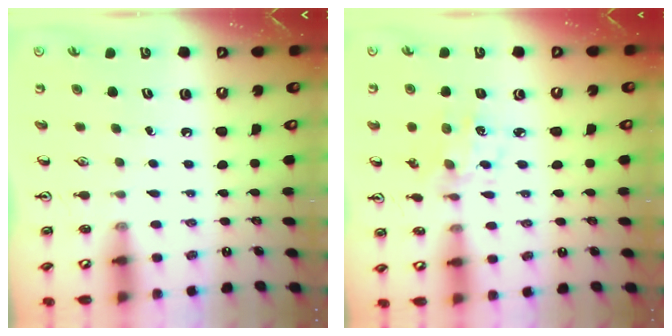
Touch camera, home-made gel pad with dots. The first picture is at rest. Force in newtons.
{"total": 4.5, "press": 4.2, "slide": 1.4}